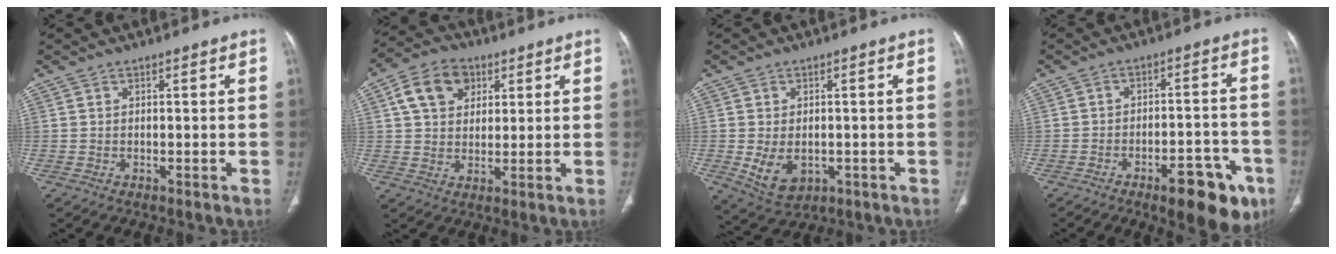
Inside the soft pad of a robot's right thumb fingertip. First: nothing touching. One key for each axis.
{"total": 10.0, "fx": 3.7, "fy": 7.5, "fz": 5.5, "tx": -0.074, "ty": -0.001, "tz": 0.060}
{"total": 6.7, "fx": -1.3, "fy": 4.7, "fz": 4.6, "tx": -0.071, "ty": -0.005, "tz": -0.003}
{"total": 12.9, "fx": -7.0, "fy": 5.0, "fz": 9.6, "tx": -0.096, "ty": 0.038, "tz": -0.089}